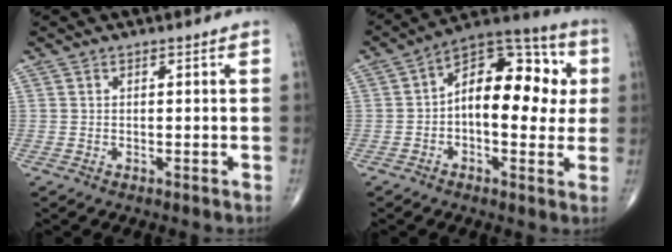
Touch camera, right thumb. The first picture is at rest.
{"total": 17.1, "force": [1.1, 9.5, 14.2], "torque": [-0.173, 0.035, 0.006]}